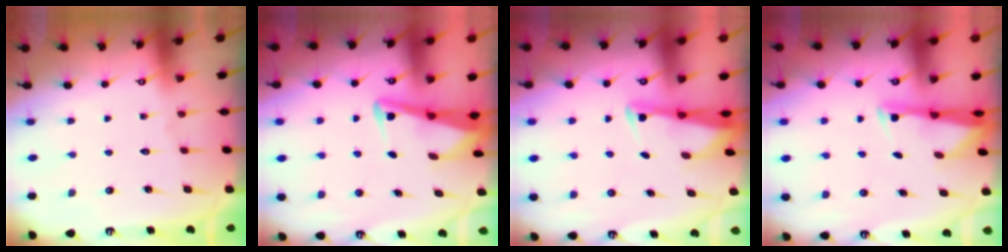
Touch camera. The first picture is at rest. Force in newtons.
{"total": 3.8, "press": 3.8, "slide": 0.4}
{"total": 2.6, "press": 2.5, "slide": 0.6}
{"total": 2.5, "press": 2.5, "slide": 0.5}